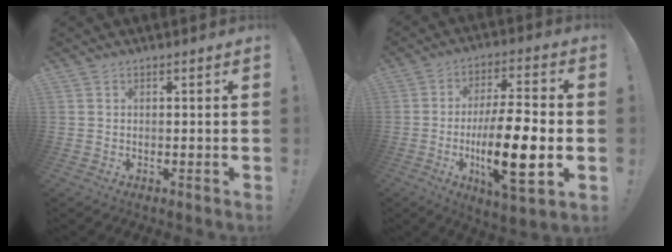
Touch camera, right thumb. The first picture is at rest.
{"total": 18.4, "force": [-3.8, 5.2, 17.3], "torque": [-0.296, 0.000, -0.065]}